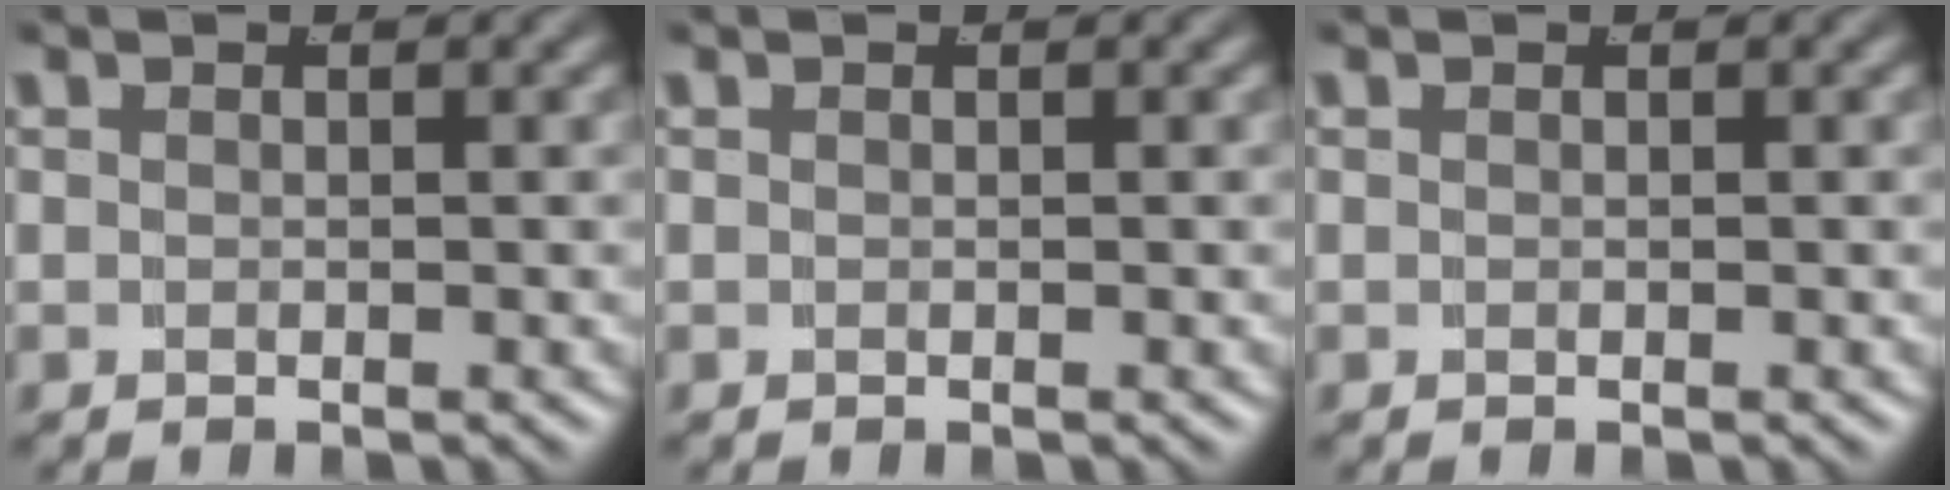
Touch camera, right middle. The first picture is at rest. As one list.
[{"total": 0.0}, {"total": 0.0}]